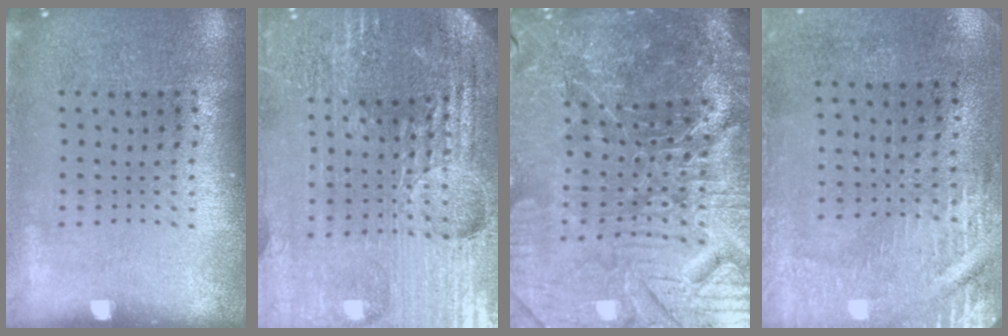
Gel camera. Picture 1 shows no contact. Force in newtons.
{"total": 5.5, "press": 5.0, "slide": 2.3}
{"total": 6.3, "press": 5.7, "slide": 2.5}
{"total": 2.9, "press": 2.5, "slide": 1.4}